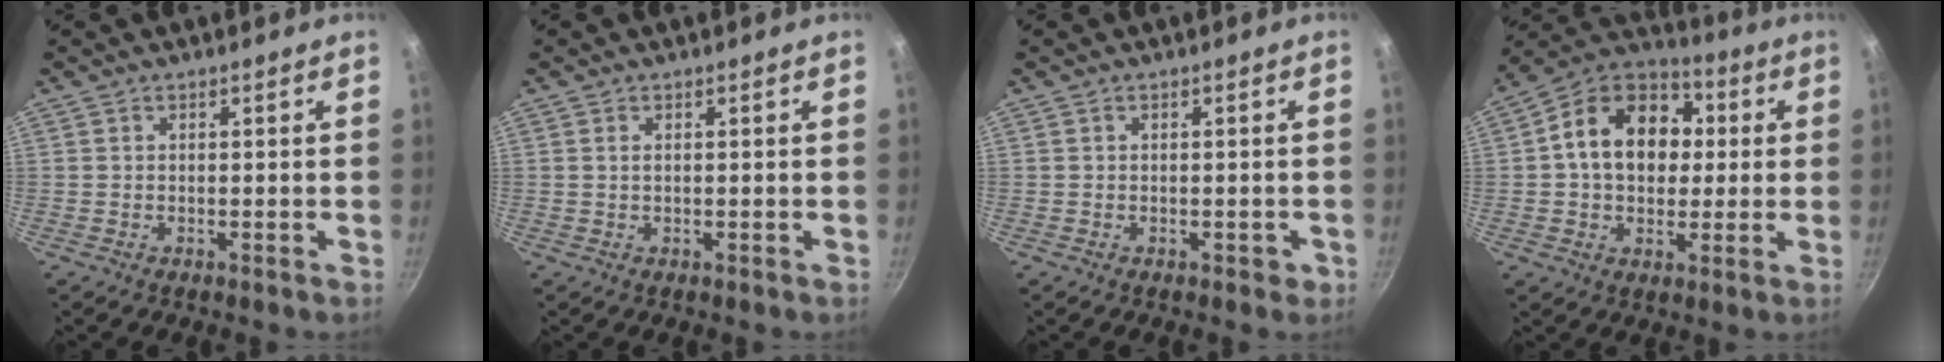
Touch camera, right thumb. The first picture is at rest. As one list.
[{"total": 0.7, "force": [0.2, 0.3, 0.6], "torque": [-0.011, 0.001, 0.003]}, {"total": 1.6, "force": [-0.5, 1.1, 1.0], "torque": [0.001, 0.010, -0.002]}, {"total": 16.9, "force": [2.2, 12.7, 10.9], "torque": [-0.150, 0.027, 0.018]}]